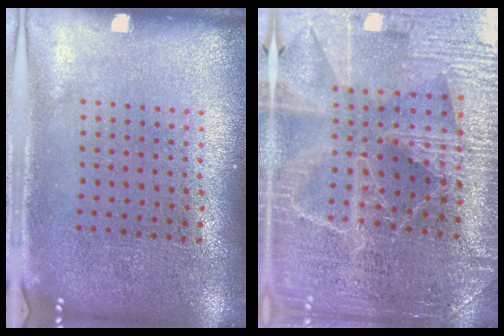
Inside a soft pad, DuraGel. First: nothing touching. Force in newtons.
{"total": 3.8, "press": 3.7, "slide": 0.9}